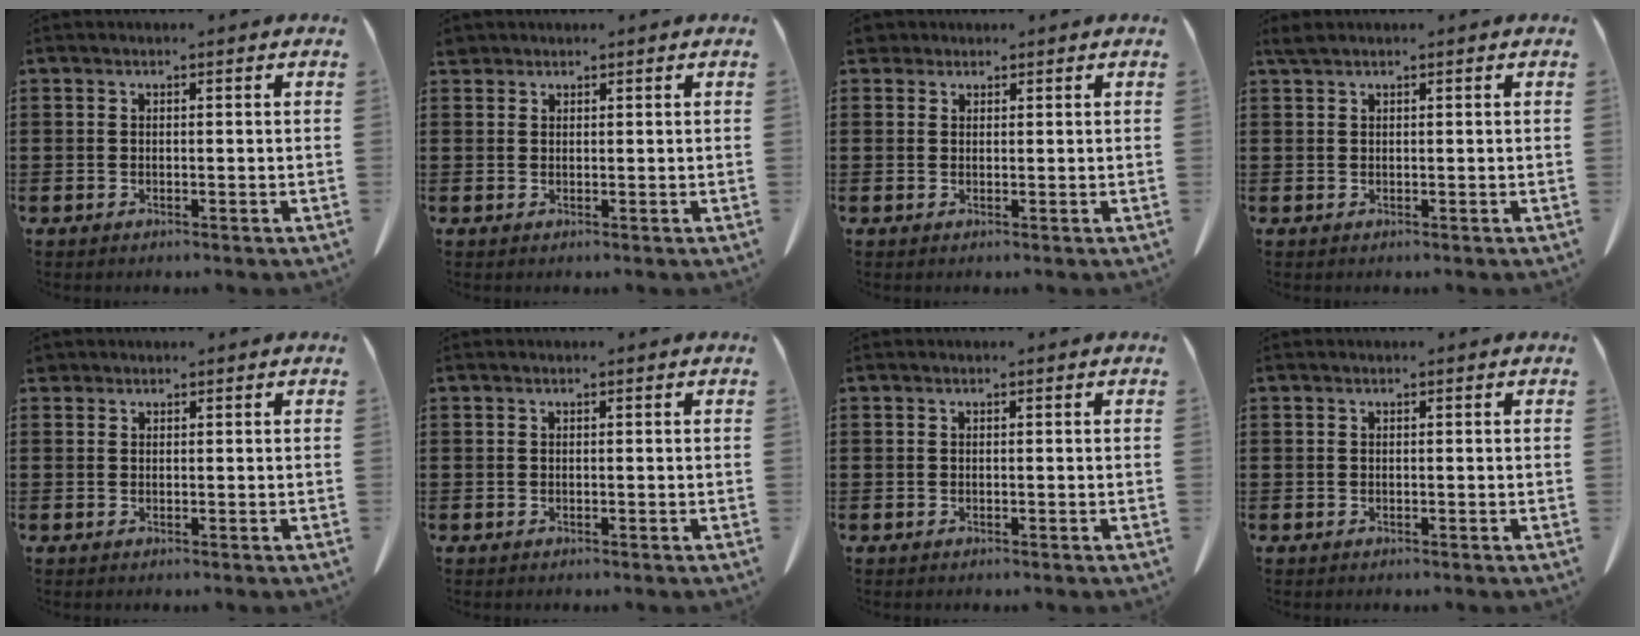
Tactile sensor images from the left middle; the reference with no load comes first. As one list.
[{"total": 1.2, "force": [1.1, 0.6, 0.2], "torque": [-0.008, 0.003, 0.021]}, {"total": 2.0, "force": [1.6, 1.1, 0.5], "torque": [-0.017, 0.008, 0.032]}, {"total": 1.0, "force": [0.8, 0.1, 0.6], "torque": [-0.015, 0.001, 0.016]}, {"total": 0.8, "force": [0.7, 0.4, 0.1], "torque": [-0.006, 0.002, 0.013]}, {"total": 0.0}, {"total": 0.0}, {"total": 0.0}]